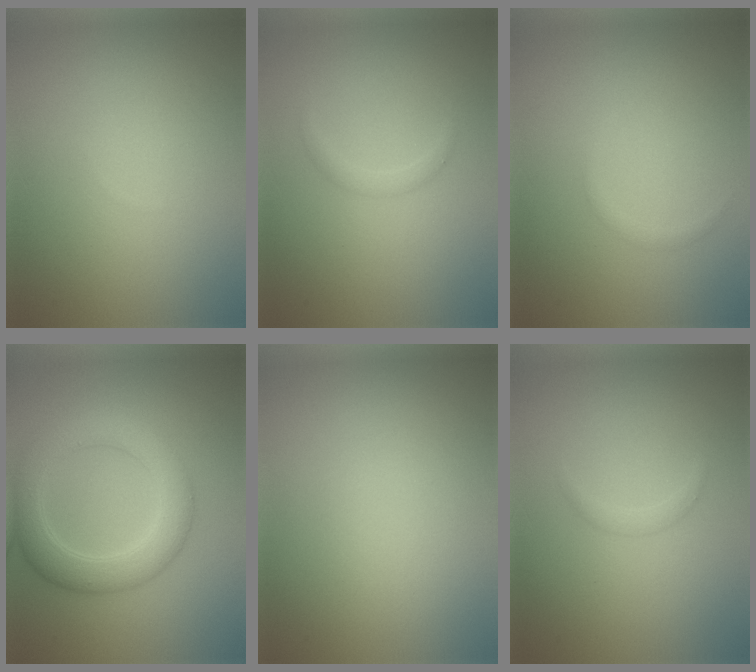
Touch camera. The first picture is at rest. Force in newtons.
{"total": 0.9, "press": 0.9, "slide": 0.0}
{"total": 0.6, "press": 0.6, "slide": 0.1}
{"total": 5.1, "press": 5.1, "slide": 0.1}
{"total": 0.0}
{"total": 0.8, "press": 0.8, "slide": 0.1}